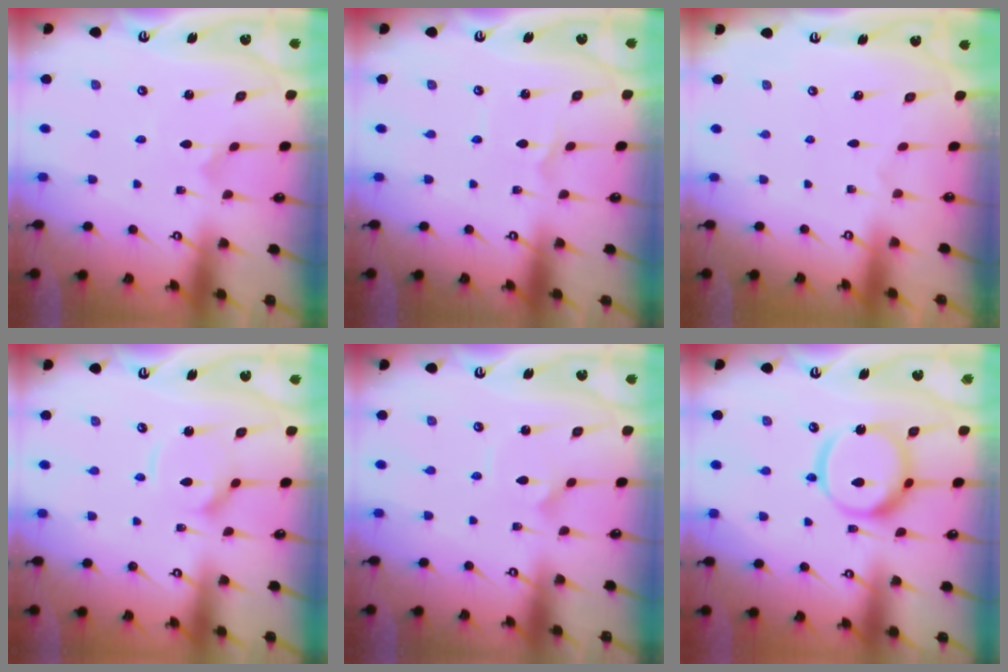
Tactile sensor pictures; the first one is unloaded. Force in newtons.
{"total": 1.1, "press": 1.1, "slide": 0.1}
{"total": 0.0}
{"total": 9.5, "press": 9.5, "slide": 0.9}
{"total": 2.1, "press": 2.1, "slide": 0.1}
{"total": 13.9, "press": 13.8, "slide": 1.5}